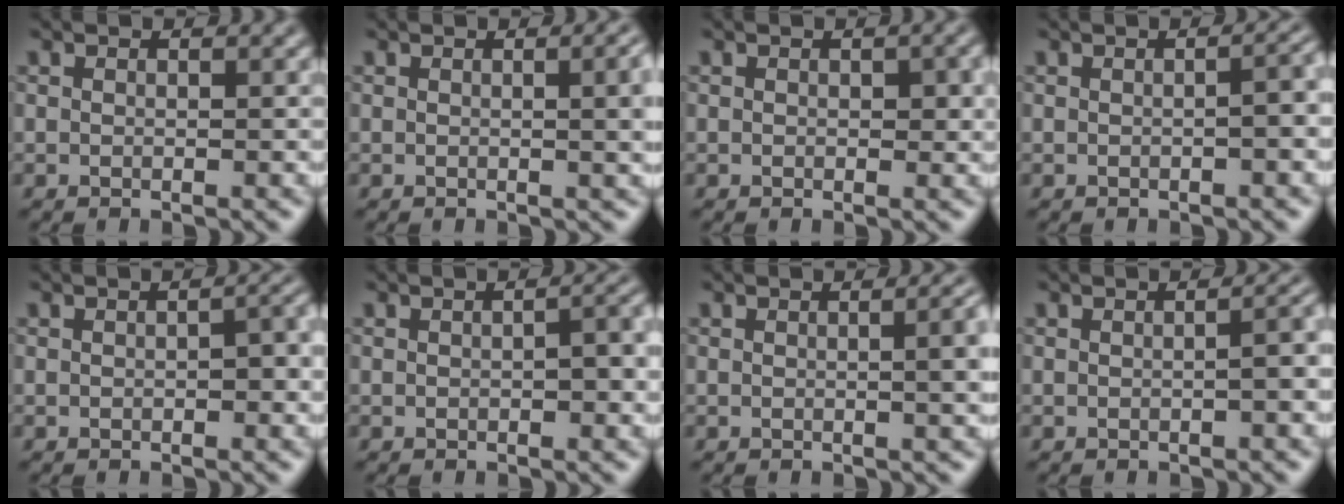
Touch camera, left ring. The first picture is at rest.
{"total": 3.6, "force": [0.3, 1.3, 3.3], "torque": [-0.029, 0.008, 0.002]}
{"total": 1.6, "force": [0.3, 0.9, 1.3], "torque": [-0.016, -0.002, 0.004]}
{"total": 2.5, "force": [-0.2, 0.9, 2.3], "torque": [-0.015, 0.010, 0.001]}
{"total": 2.7, "force": [-0.2, 1.1, 2.5], "torque": [-0.031, 0.004, 0.001]}
{"total": 3.2, "force": [-0.1, 1.2, 2.9], "torque": [-0.037, 0.004, 0.003]}
{"total": 4.3, "force": [0.2, 1.7, 3.9], "torque": [-0.028, 0.010, 0.002]}
{"total": 2.4, "force": [-0.2, 0.9, 2.2], "torque": [-0.015, 0.009, 0.001]}